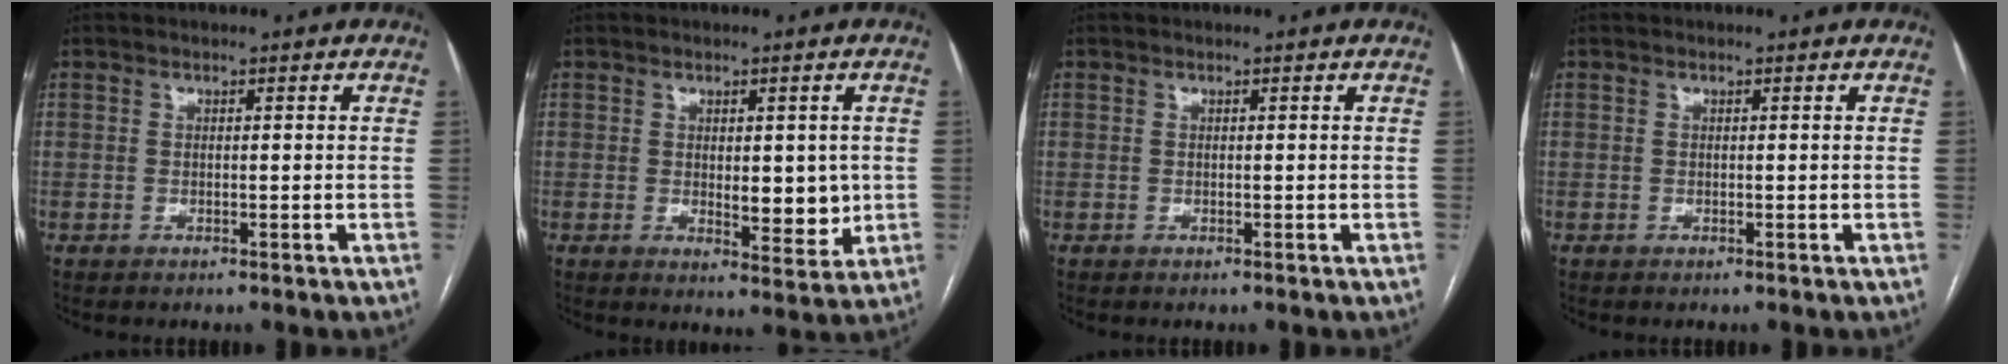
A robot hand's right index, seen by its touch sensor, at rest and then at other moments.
{"total": 3.8, "force": [0.1, 1.9, 3.3], "torque": [-0.044, -0.008, 0.006]}
{"total": 0.0}
{"total": 0.0}